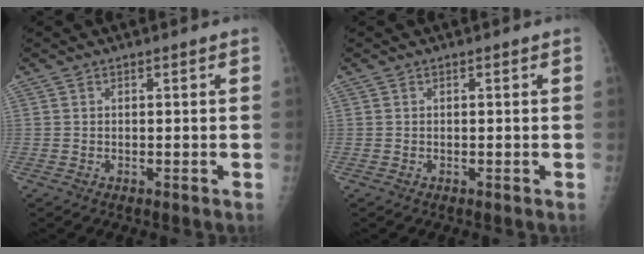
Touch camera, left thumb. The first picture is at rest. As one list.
[{"total": 0.0}]